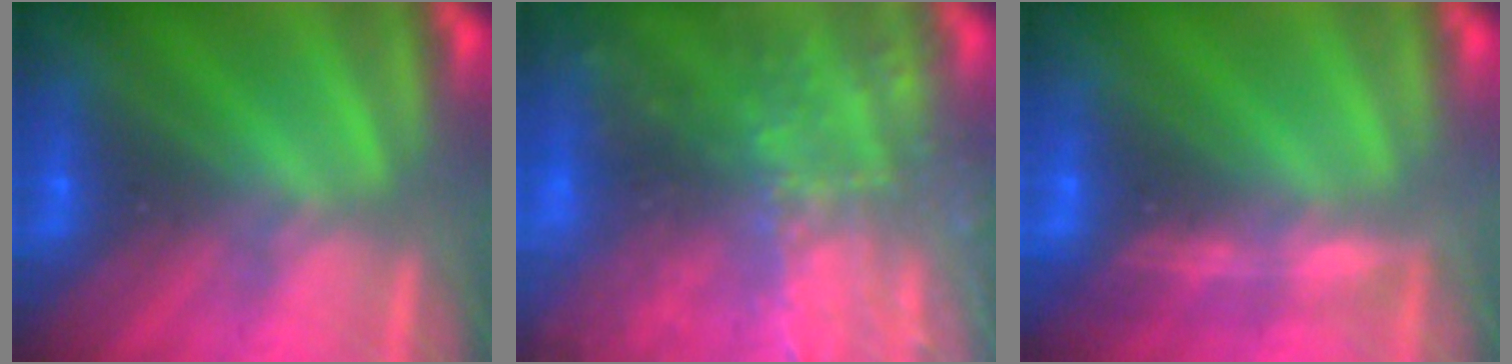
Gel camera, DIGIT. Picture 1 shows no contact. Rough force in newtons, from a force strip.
{"total": 5.9}
{"total": 1.5}